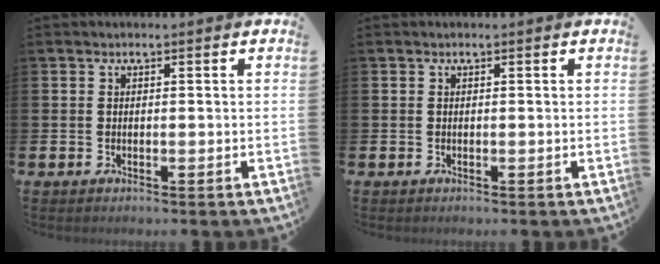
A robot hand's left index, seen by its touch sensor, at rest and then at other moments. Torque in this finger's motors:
{"motor_torque": [-0.01, 0.01, 0.00, -0.01]}